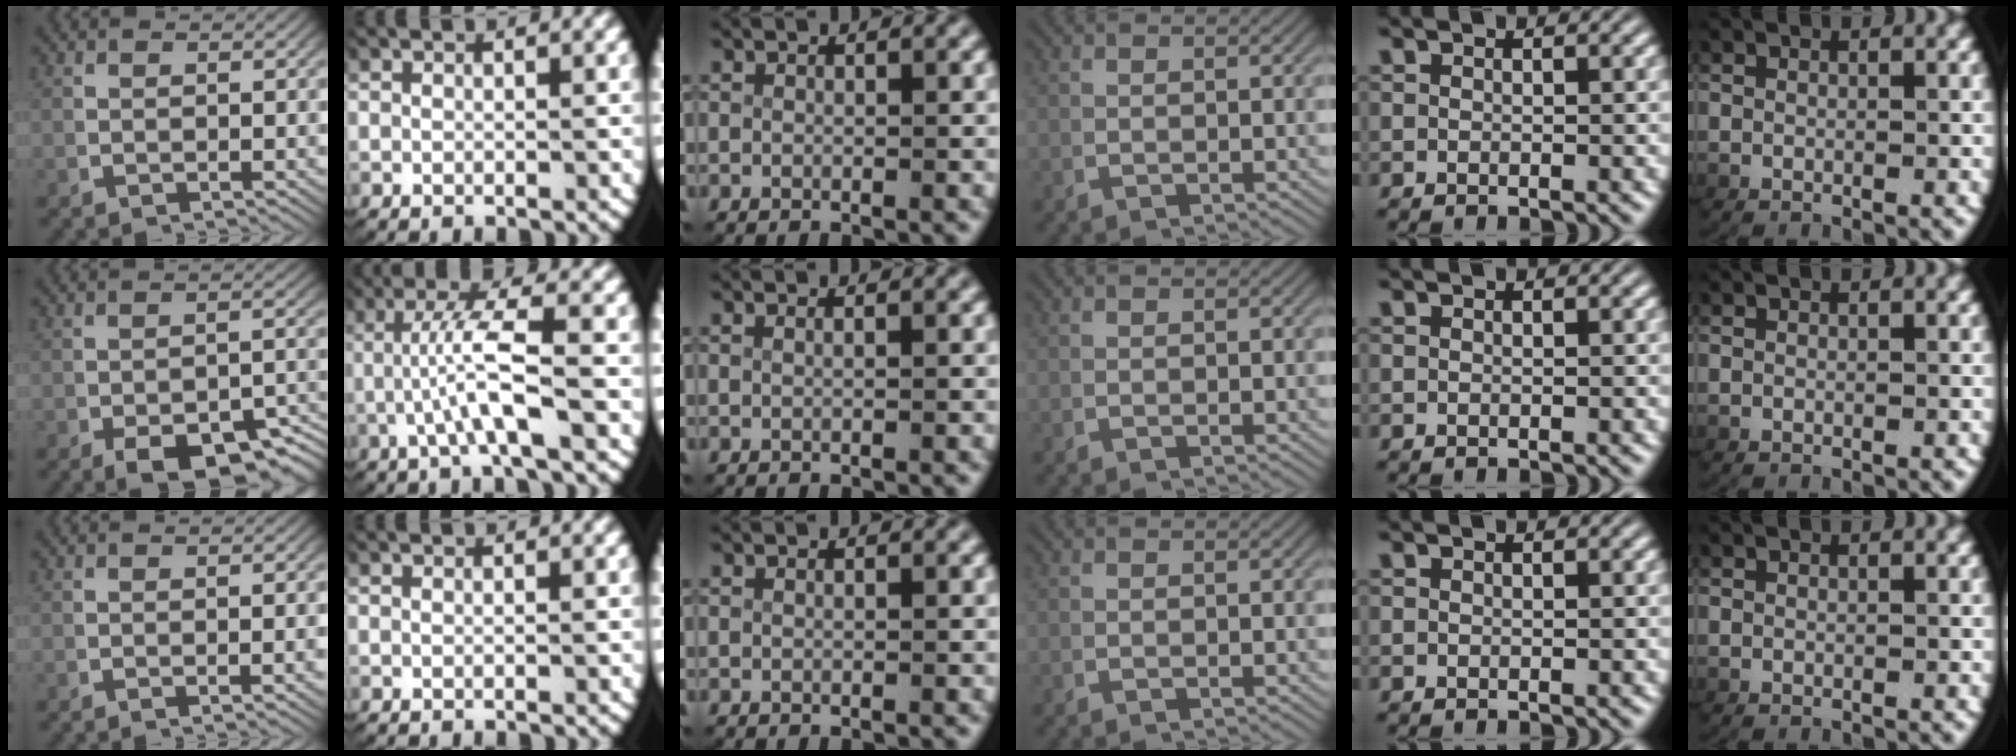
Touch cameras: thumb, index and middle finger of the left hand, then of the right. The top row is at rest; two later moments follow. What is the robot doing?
{"motion": "lift_and_place", "object": "keyboard"}